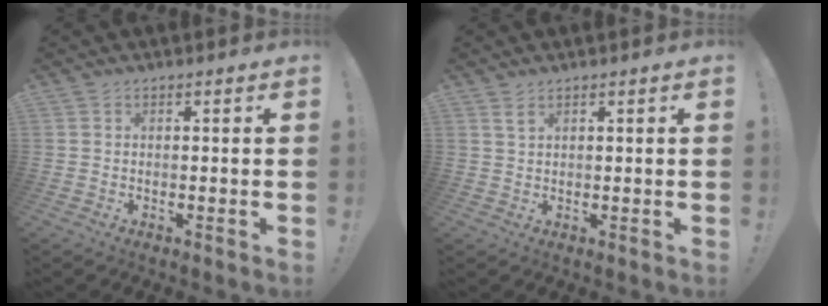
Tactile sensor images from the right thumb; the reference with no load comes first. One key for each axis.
{"total": 2.1, "fx": 1.4, "fy": 0.5, "fz": 1.5, "tx": -0.024, "ty": -0.002, "tz": 0.024}